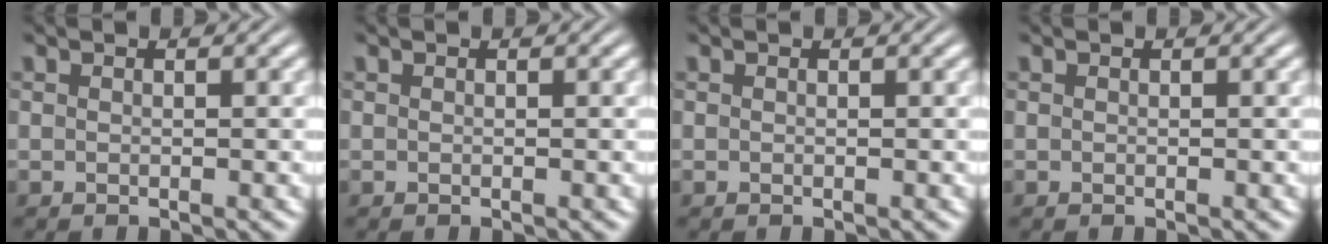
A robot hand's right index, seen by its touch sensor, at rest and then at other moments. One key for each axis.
{"total": 0.0}
{"total": 0.0}
{"total": 0.0}